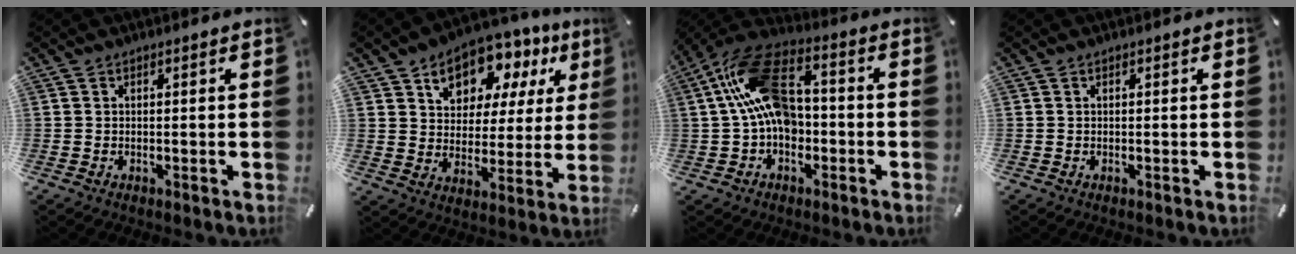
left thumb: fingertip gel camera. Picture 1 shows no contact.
{"total": 11.6, "force": [7.6, 7.9, 3.9], "torque": [-0.061, -0.055, 0.137]}
{"total": 15.6, "force": [0.9, 10.3, 11.8], "torque": [-0.257, 0.010, 0.016]}
{"total": 0.0}